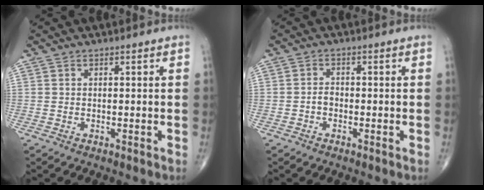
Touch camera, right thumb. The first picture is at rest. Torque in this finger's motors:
{"motor_torque": [0.06, -0.08, 0.38, -0.02, -0.01]}